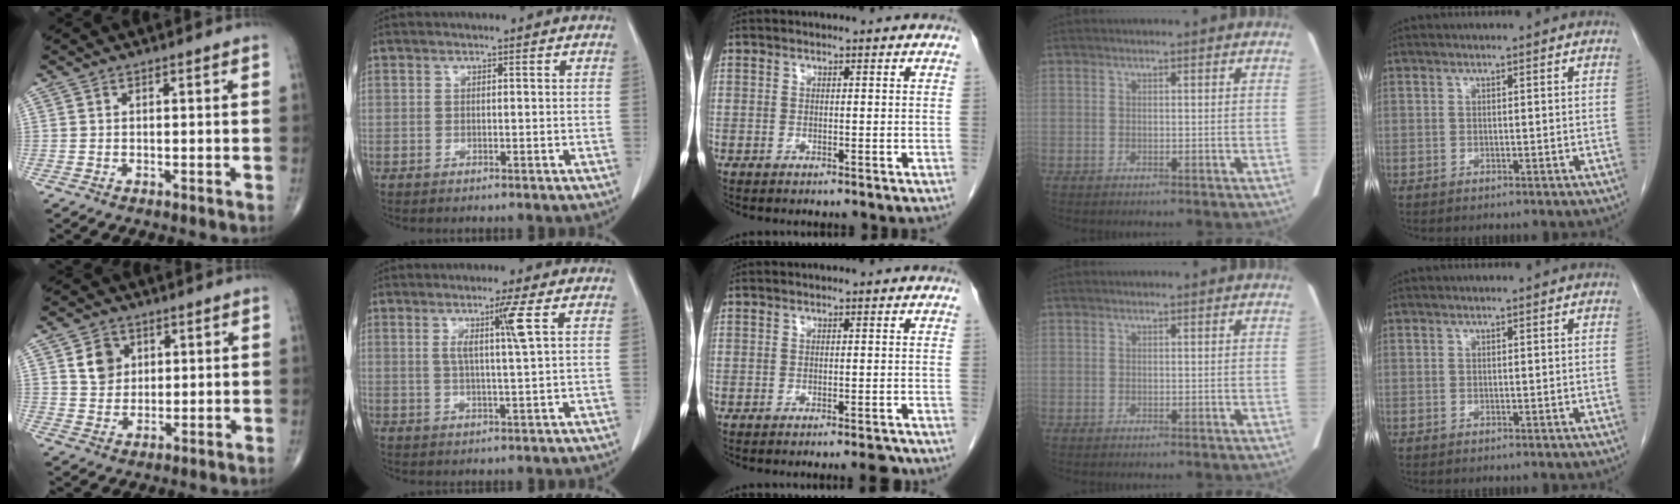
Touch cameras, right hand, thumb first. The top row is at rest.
{"thumb": {"total": 5.8, "force": [2.1, 4.8, 2.4], "torque": [-0.021, -0.010, 0.038]}, "index": {"total": 4.8, "force": [1.6, -1.2, 4.4], "torque": [-0.085, -0.005, 0.029]}, "middle": {"total": 2.3, "force": [-2.1, -0.1, 0.8], "torque": [-0.003, -0.004, -0.027]}}